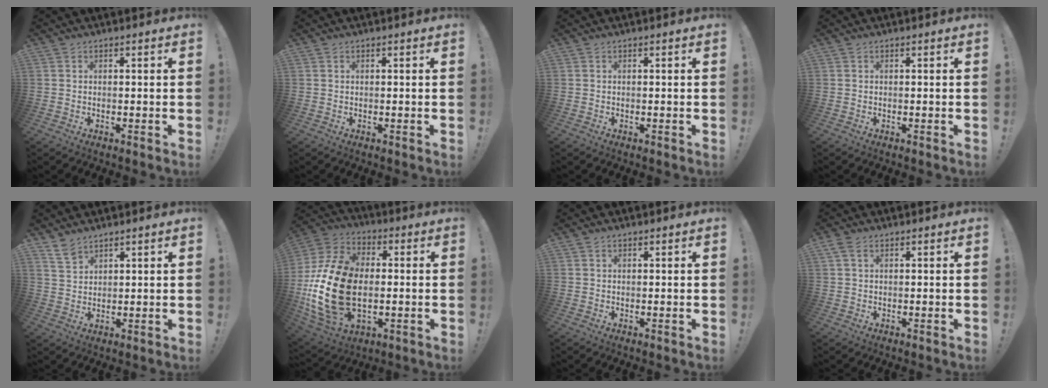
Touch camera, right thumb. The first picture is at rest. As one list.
[{"total": 0.0}, {"total": 0.0}, {"total": 0.0}, {"total": 4.8, "force": [3.9, 2.1, 1.9], "torque": [-0.030, -0.025, 0.073]}, {"total": 24.5, "force": [-2.8, 16.2, 18.1], "torque": [-0.359, 0.027, -0.037]}, {"total": 0.5, "force": [-0.2, -0.4, -0.1], "torque": [0.002, 0.005, -0.005]}, {"total": 2.4, "force": [1.1, 1.4, 1.7], "torque": [-0.033, 0.003, 0.020]}]